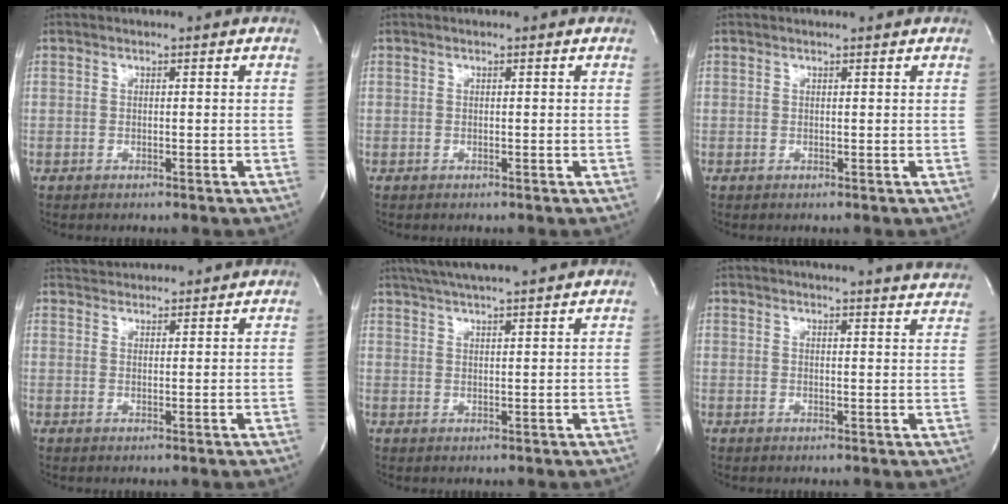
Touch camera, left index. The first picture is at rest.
{"total": 0.0}
{"total": 1.0, "force": [1.0, -0.1, 0.1], "torque": [-0.006, -0.002, 0.012]}
{"total": 6.7, "force": [6.6, 1.1, 1.0], "torque": [-0.018, 0.028, 0.094]}
{"total": 11.5, "force": [10.0, 0.2, 5.6], "torque": [-0.099, 0.024, 0.146]}
{"total": 18.8, "force": [18.1, 1.1, 5.0], "torque": [-0.064, -0.043, 0.202]}